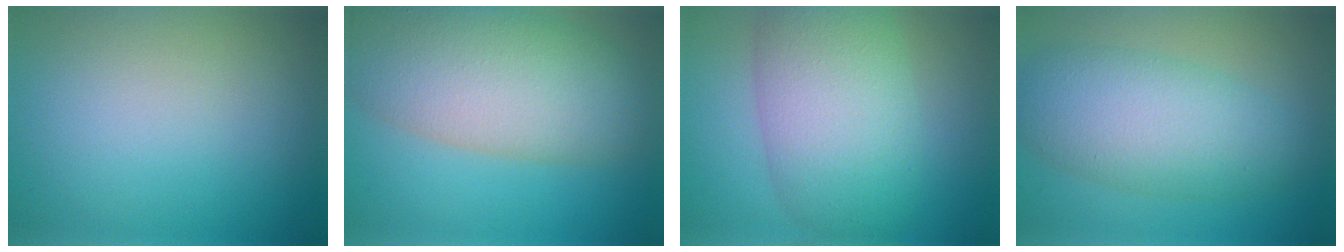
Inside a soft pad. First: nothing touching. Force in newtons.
{"total": 10.6, "press": 10.6, "slide": 0.7}
{"total": 8.6, "press": 8.6, "slide": 0.3}
{"total": 6.9, "press": 6.9, "slide": 0.1}